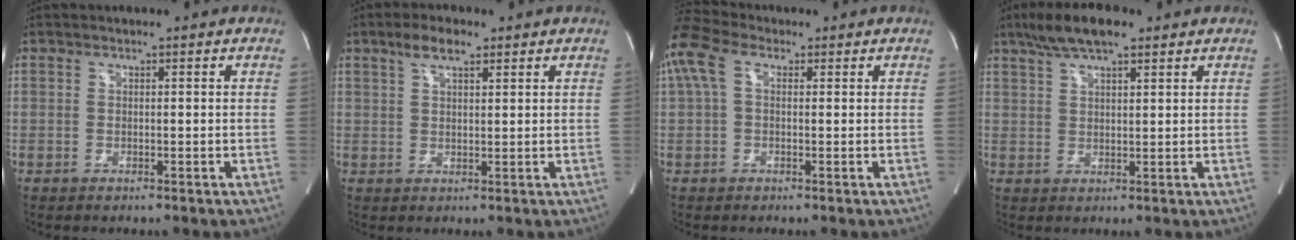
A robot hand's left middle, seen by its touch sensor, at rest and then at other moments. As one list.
[{"total": 4.3, "force": [2.8, 1.4, 3.0], "torque": [-0.062, 0.013, 0.052]}, {"total": 10.5, "force": [3.7, 6.2, 7.5], "torque": [-0.200, 0.048, 0.064]}, {"total": 7.6, "force": [5.3, 1.9, 5.1], "torque": [-0.104, 0.020, 0.095]}]